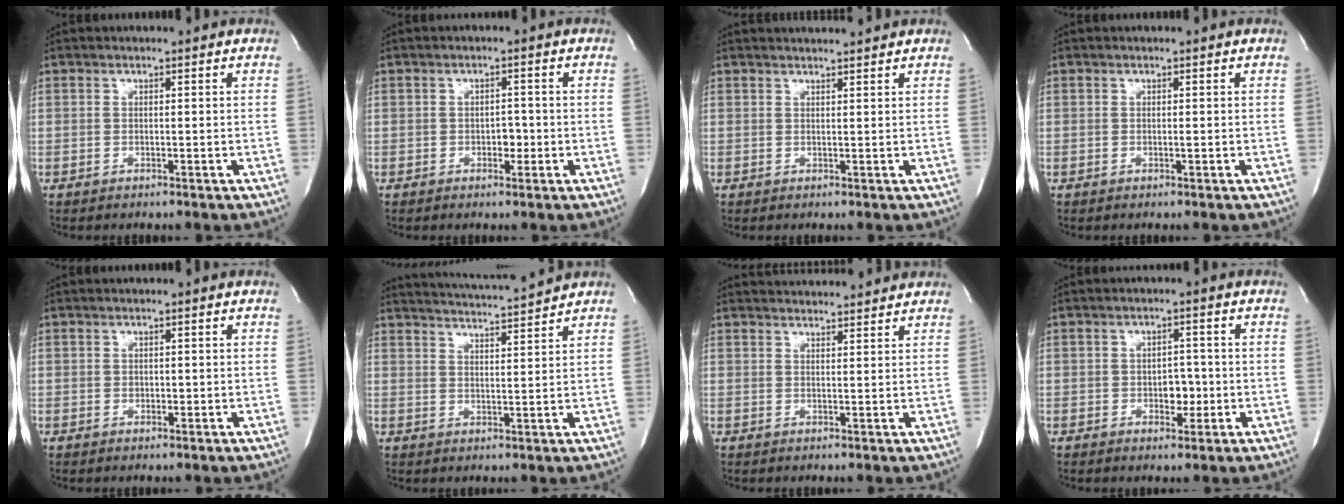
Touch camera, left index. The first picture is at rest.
{"total": 2.0, "force": [-0.6, 1.2, 1.4], "torque": [-0.017, 0.004, -0.007]}
{"total": 3.4, "force": [3.4, -0.3, 0.6], "torque": [-0.011, 0.013, 0.046]}
{"total": 0.0}
{"total": 0.7, "force": [0.0, 0.6, 0.4], "torque": [-0.003, 0.001, 0.000]}
{"total": 9.0, "force": [8.6, -1.3, 2.1], "torque": [-0.047, -0.001, 0.132]}
{"total": 7.8, "force": [7.7, 0.7, 1.4], "torque": [-0.025, 0.023, 0.099]}
{"total": 3.2, "force": [-0.7, 2.0, 2.4], "torque": [-0.028, 0.004, -0.006]}